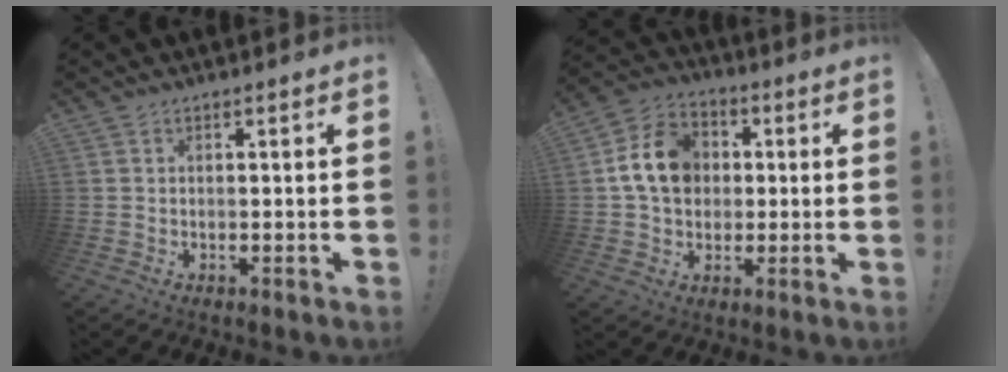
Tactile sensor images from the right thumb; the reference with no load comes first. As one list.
[{"total": 14.2, "force": [2.0, 11.5, 8.0], "torque": [-0.128, 0.011, 0.044]}]